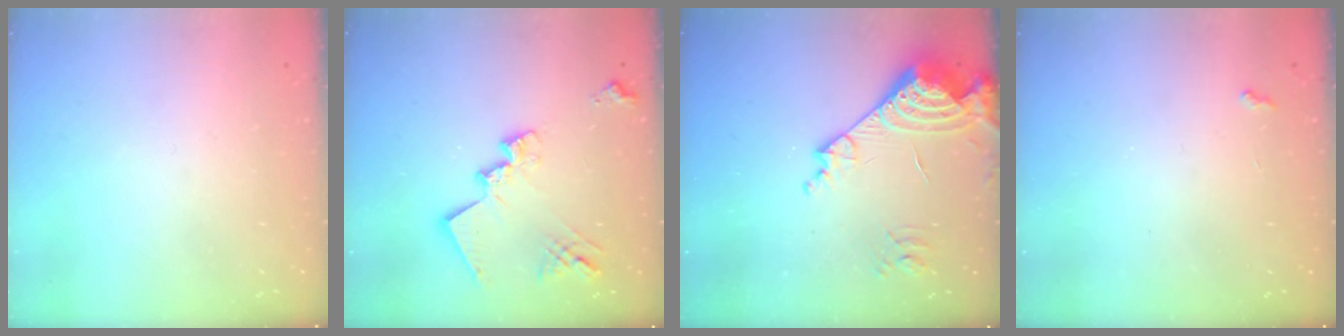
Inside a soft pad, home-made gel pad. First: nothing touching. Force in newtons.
{"total": 16.6, "press": 16.6, "slide": 1.4}
{"total": 17.7, "press": 17.6, "slide": 2.1}
{"total": 2.8, "press": 2.8, "slide": 0.4}